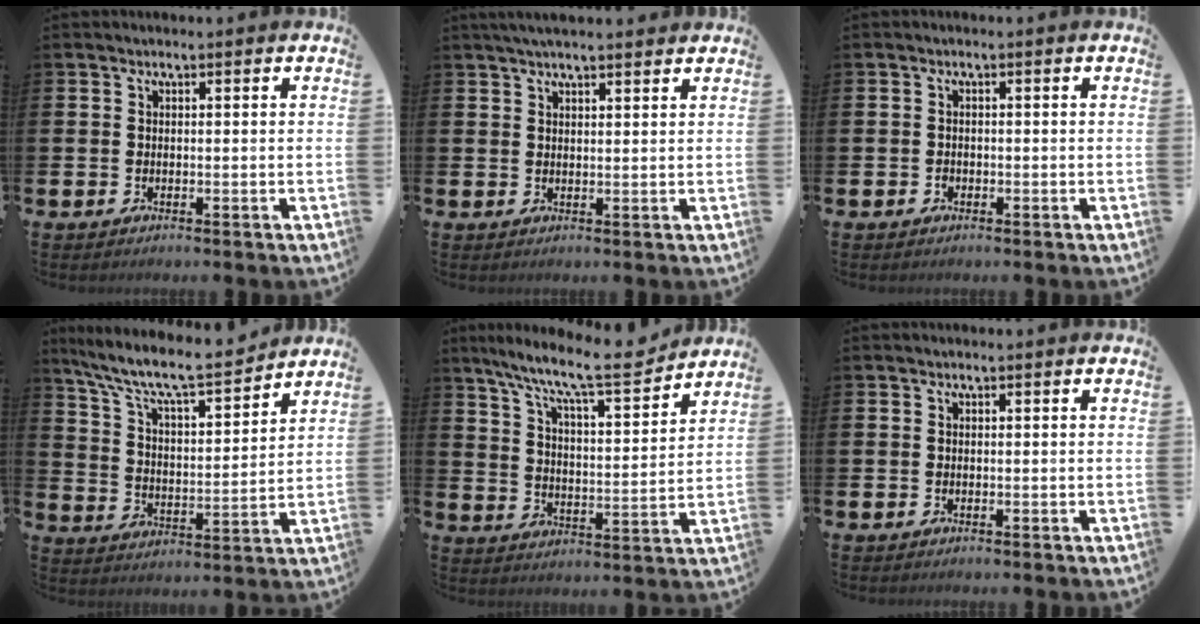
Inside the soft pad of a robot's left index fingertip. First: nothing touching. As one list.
[{"total": 2.9, "force": [2.7, 0.3, 1.2], "torque": [-0.023, -0.004, 0.048]}, {"total": 0.8, "force": [-0.4, 0.7, 0.2], "torque": [-0.009, 0.005, -0.008]}, {"total": 9.2, "force": [8.2, 1.5, 3.8], "torque": [-0.109, -0.057, 0.138]}, {"total": 10.1, "force": [9.1, 0.8, 4.3], "torque": [-0.103, -0.069, 0.149]}, {"total": 0.0}]